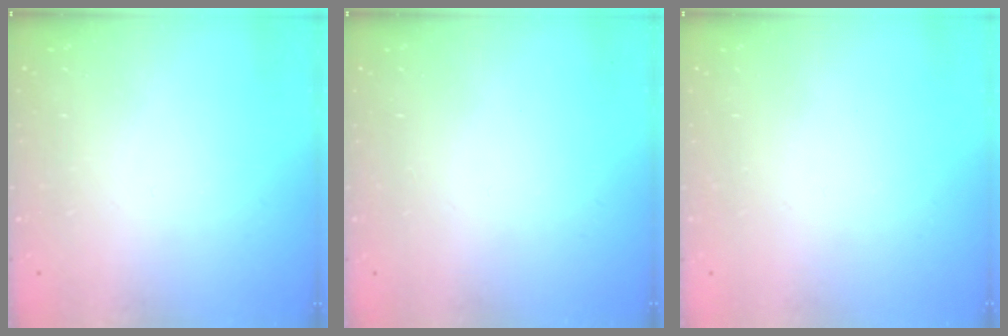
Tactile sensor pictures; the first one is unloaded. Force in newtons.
{"total": 1.6, "press": 1.6, "slide": 0.1}
{"total": 1.7, "press": 1.6, "slide": 0.1}